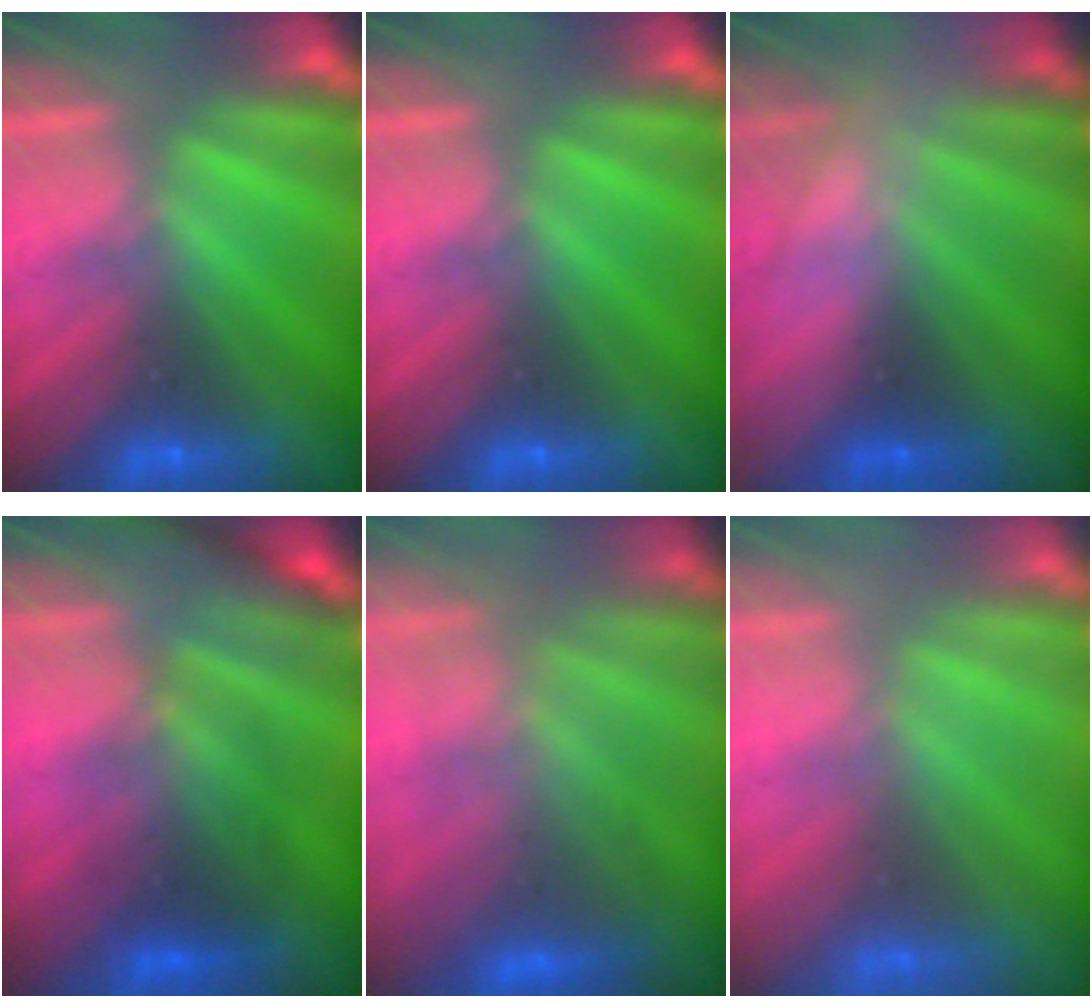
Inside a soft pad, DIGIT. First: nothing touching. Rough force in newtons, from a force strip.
{"total": 0.0}
{"total": 2.8}
{"total": 2.4}
{"total": 3.8}
{"total": 2.7}